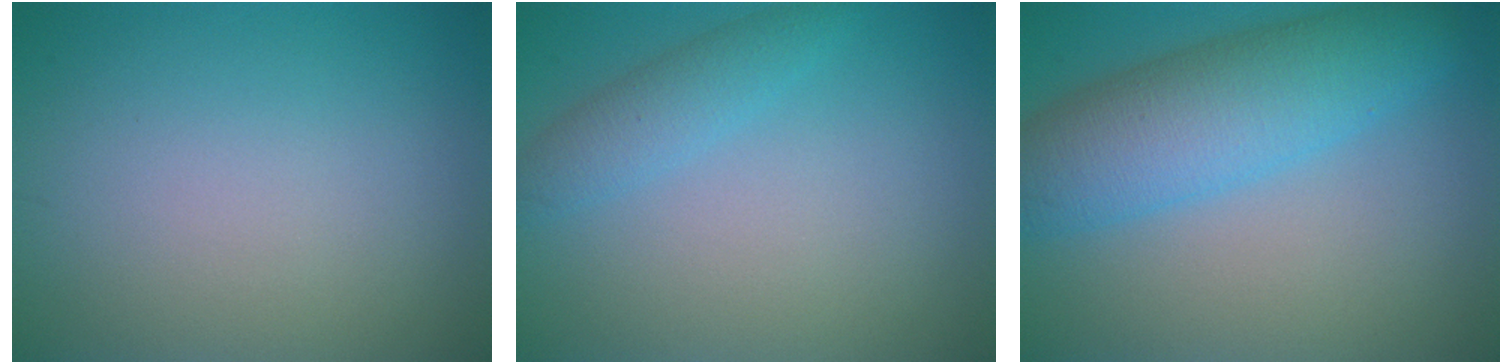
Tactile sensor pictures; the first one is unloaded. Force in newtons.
{"total": 2.3, "press": 2.3, "slide": 0.1}
{"total": 7.7, "press": 7.7, "slide": 0.2}